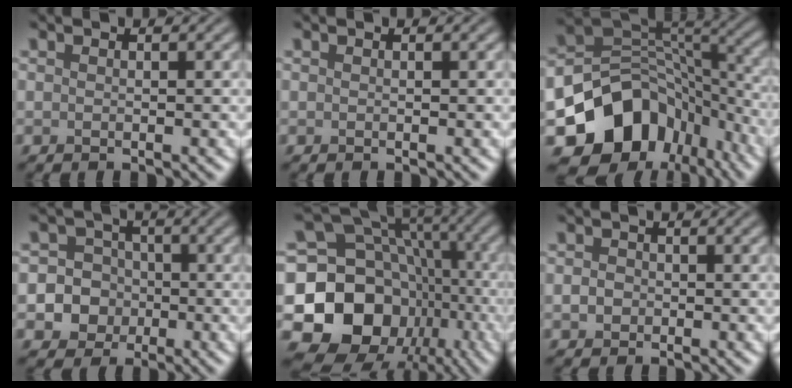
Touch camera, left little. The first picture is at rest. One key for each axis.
{"total": 0.0}
{"total": 12.5, "fx": -6.3, "fy": 9.3, "fz": 5.4, "tx": -0.091, "ty": 0.001, "tz": -0.110}
{"total": 9.1, "fx": -2.0, "fy": 8.6, "fz": 1.9, "tx": -0.041, "ty": -0.003, "tz": -0.060}
{"total": 16.7, "fx": -4.5, "fy": 13.9, "fz": 8.1, "tx": -0.149, "ty": 0.008, "tz": -0.092}
{"total": 1.2, "fx": -0.3, "fy": 1.0, "fz": 0.5, "tx": -0.006, "ty": -0.001, "tz": -0.010}